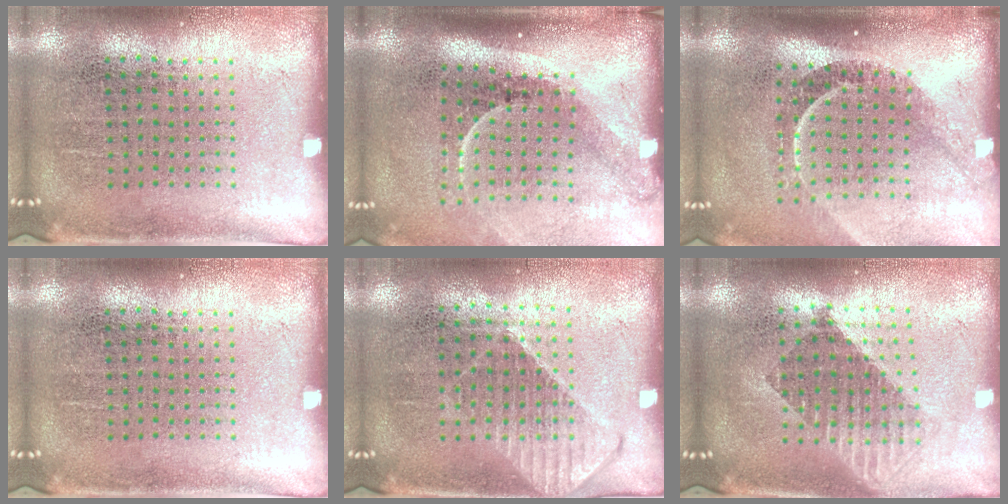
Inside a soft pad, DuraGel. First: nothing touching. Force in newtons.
{"total": 2.2, "press": 1.4, "slide": 1.6}
{"total": 2.3, "press": 1.6, "slide": 1.6}
{"total": 0.0}
{"total": 1.2, "press": 1.1, "slide": 0.4}
{"total": 1.6, "press": 1.4, "slide": 0.9}